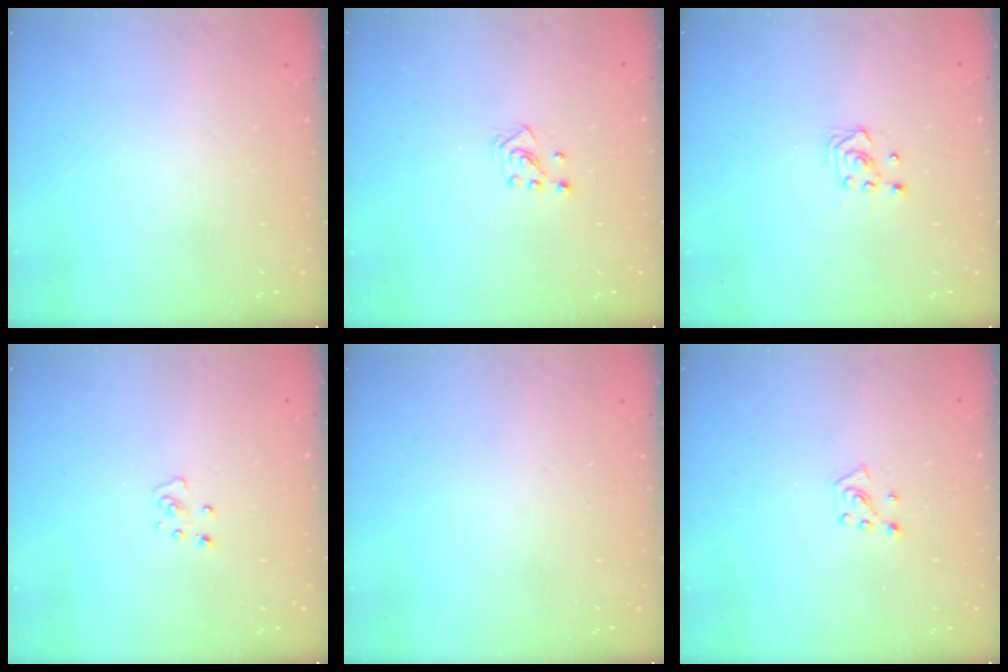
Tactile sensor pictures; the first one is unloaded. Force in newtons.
{"total": 2.3, "press": 2.2, "slide": 0.7}
{"total": 3.0, "press": 2.6, "slide": 1.5}
{"total": 3.1, "press": 3.1, "slide": 0.2}
{"total": 0.0}
{"total": 5.2, "press": 5.2, "slide": 0.5}